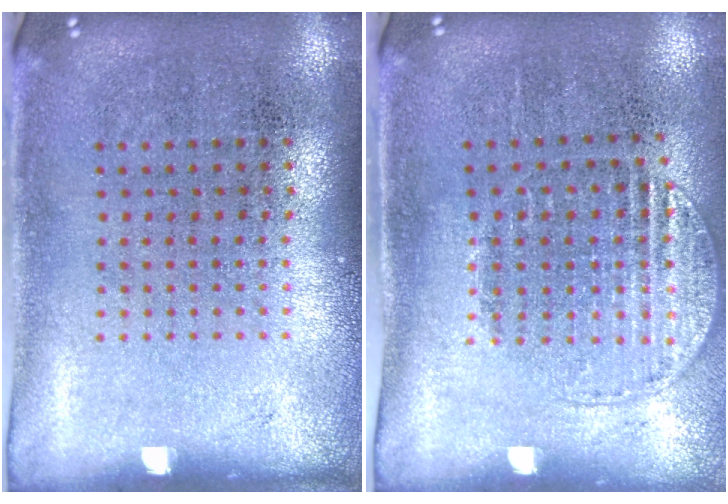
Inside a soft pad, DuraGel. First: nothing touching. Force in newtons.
{"total": 1.3, "press": 1.1, "slide": 0.7}